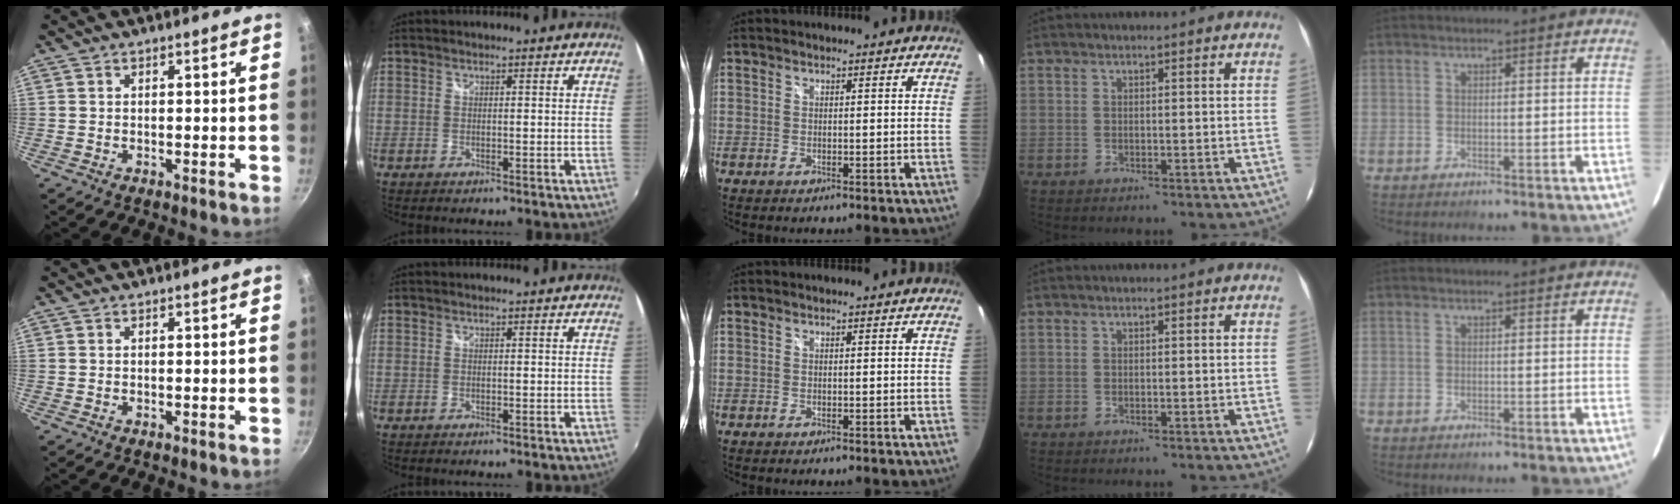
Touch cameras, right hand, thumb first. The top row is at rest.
{}